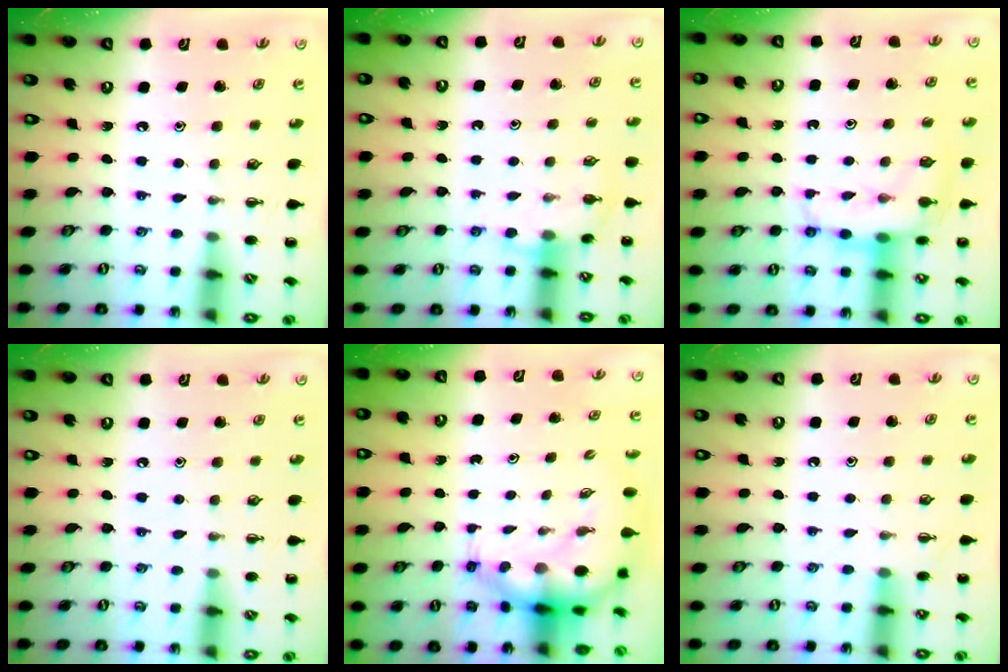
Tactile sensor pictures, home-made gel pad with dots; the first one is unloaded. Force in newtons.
{"total": 5.1, "press": 5.1, "slide": 0.5}
{"total": 10.1, "press": 10.0, "slide": 1.7}
{"total": 3.5, "press": 3.3, "slide": 1.2}
{"total": 7.7, "press": 7.3, "slide": 2.5}
{"total": 4.1, "press": 3.8, "slide": 1.5}